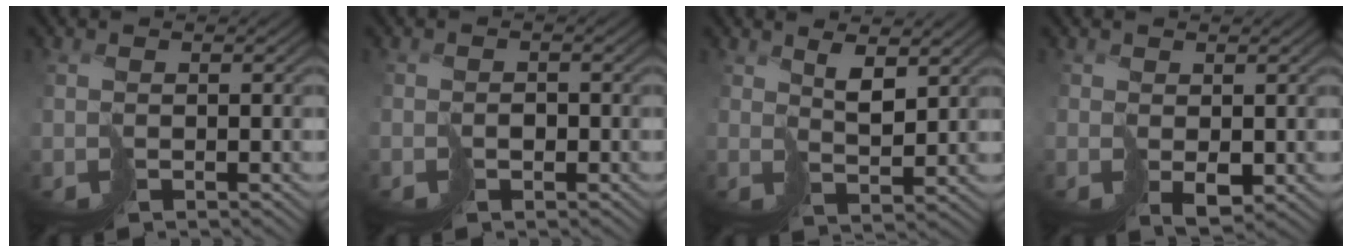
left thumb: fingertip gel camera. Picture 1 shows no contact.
{"total": 1.0, "force": [-0.7, 0.6, -0.3], "torque": [0.013, 0.002, -0.015]}
{"total": 3.5, "force": [3.3, 0.0, 1.1], "torque": [-0.022, 0.006, 0.069]}
{"total": 1.6, "force": [0.8, 1.0, 0.9], "torque": [-0.020, -0.004, 0.022]}